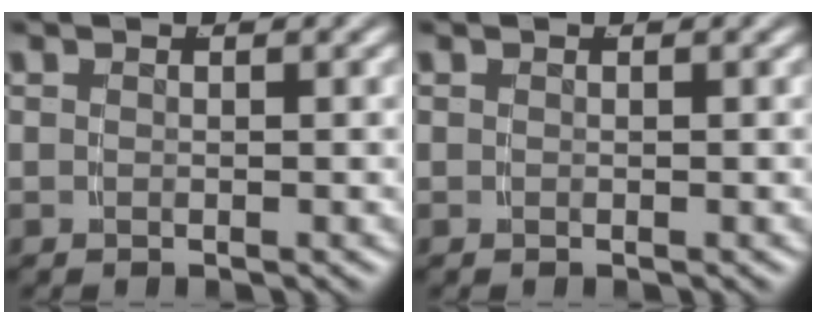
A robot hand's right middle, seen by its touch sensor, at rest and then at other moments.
{"total": 0.0}